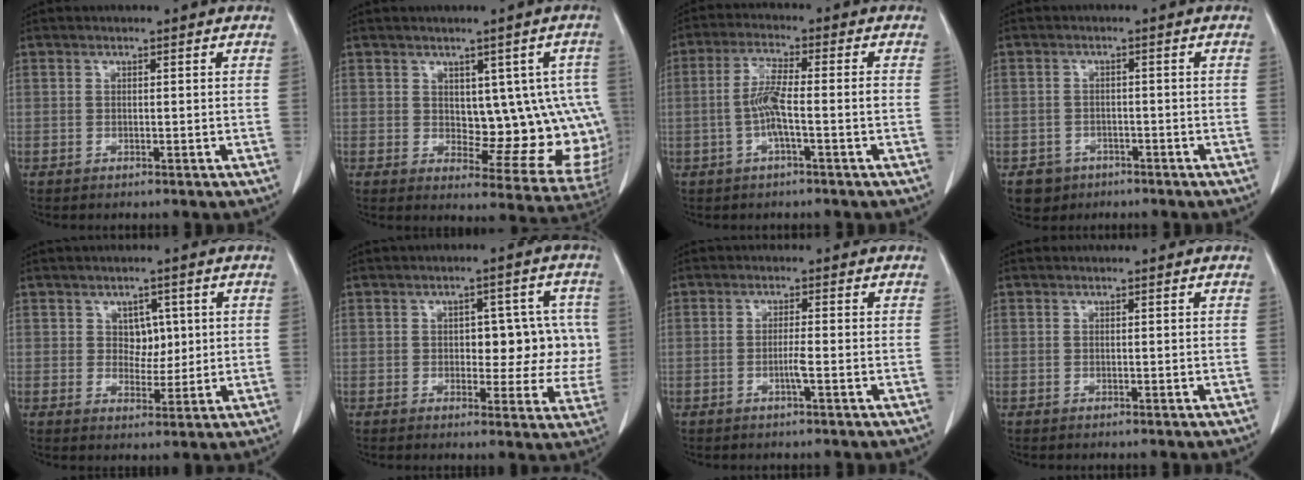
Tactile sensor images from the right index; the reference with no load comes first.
{"total": 12.4, "force": [1.5, 6.3, 10.6], "torque": [-0.102, 0.007, 0.032]}
{"total": 5.7, "force": [-1.2, 0.3, 5.5], "torque": [-0.114, 0.009, -0.025]}
{"total": 3.6, "force": [-2.0, 3.0, 0.2], "torque": [0.000, 0.011, -0.025]}
{"total": 3.7, "force": [1.0, 2.7, 2.4], "torque": [-0.027, 0.001, 0.019]}
{"total": 8.1, "force": [0.4, 4.6, 6.6], "torque": [-0.058, 0.024, 0.009]}
{"total": 2.1, "force": [-0.7, -0.3, 1.9], "torque": [-0.039, -0.002, -0.014]}
{"total": 0.0}